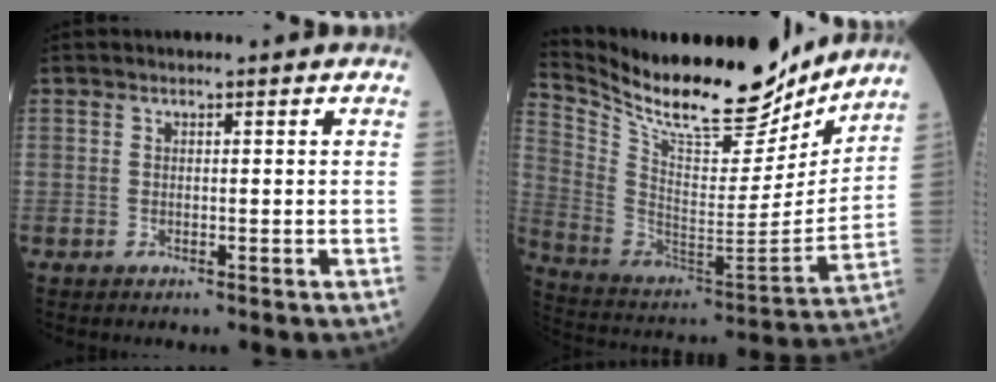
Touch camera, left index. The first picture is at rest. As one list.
[{"total": 23.5, "force": [20.4, 5.2, 10.5], "torque": [-0.200, -0.028, 0.331]}]